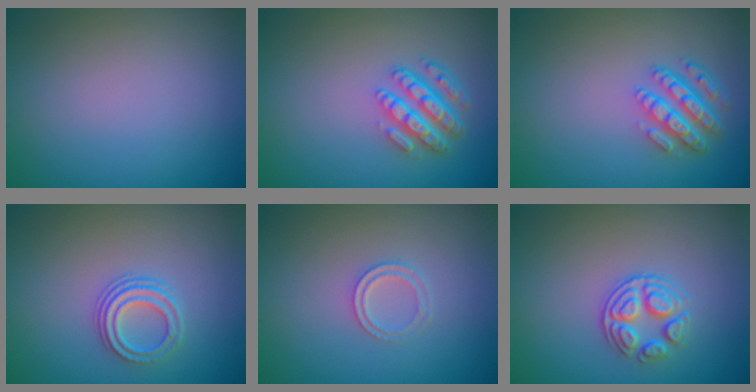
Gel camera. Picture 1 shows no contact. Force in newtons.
{"total": 4.5, "press": 3.3, "slide": 3.0}
{"total": 4.3, "press": 3.3, "slide": 2.8}
{"total": 2.5, "press": 2.1, "slide": 1.4}
{"total": 1.4, "press": 1.4, "slide": 0.3}
{"total": 2.9, "press": 2.6, "slide": 1.3}